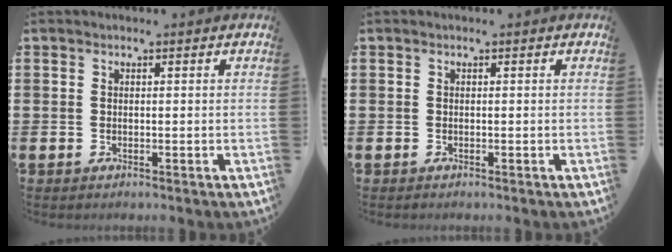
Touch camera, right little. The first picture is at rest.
{"total": 0.0}